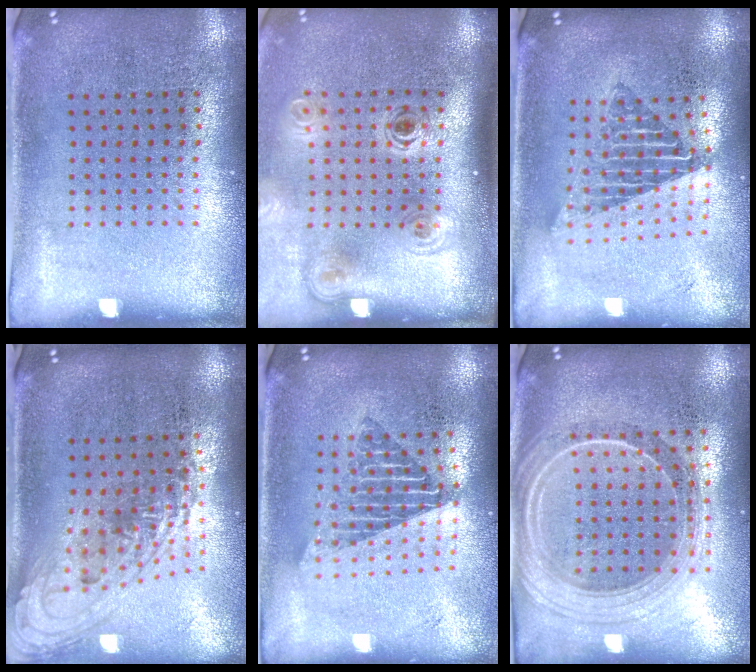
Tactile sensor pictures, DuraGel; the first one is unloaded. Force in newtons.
{"total": 2.0, "press": 1.4, "slide": 1.5}
{"total": 1.7, "press": 1.3, "slide": 1.1}
{"total": 1.7, "press": 1.3, "slide": 1.0}
{"total": 1.7, "press": 1.4, "slide": 1.0}
{"total": 2.3, "press": 2.0, "slide": 1.2}